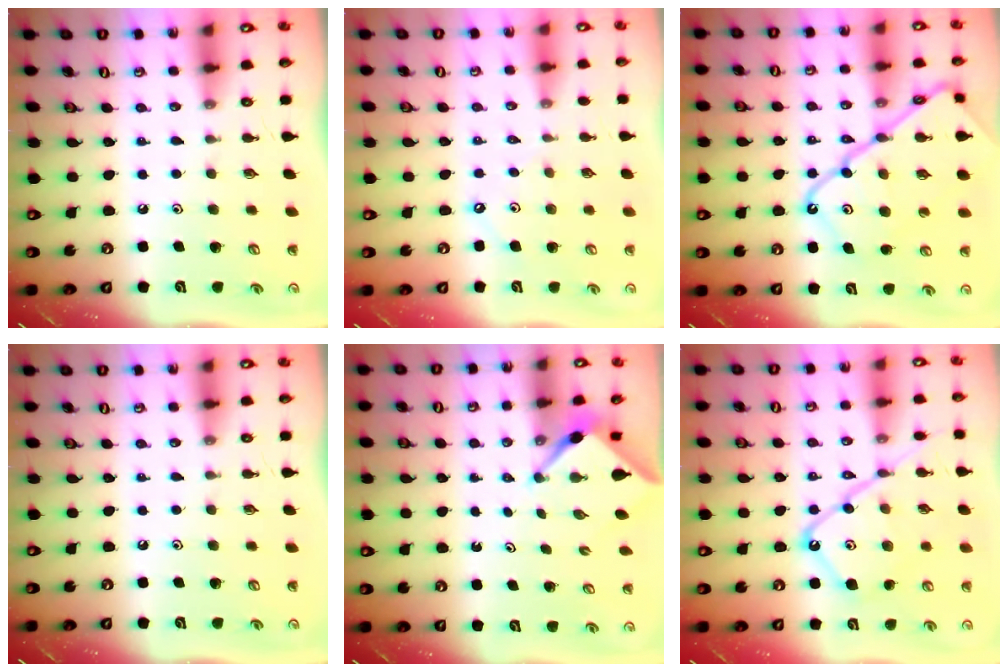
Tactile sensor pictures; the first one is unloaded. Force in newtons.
{"total": 3.6, "press": 3.6, "slide": 0.6}
{"total": 19.3, "press": 19.2, "slide": 2.0}
{"total": 0.0}
{"total": 3.0, "press": 3.0, "slide": 0.3}
{"total": 16.0, "press": 15.9, "slide": 1.6}